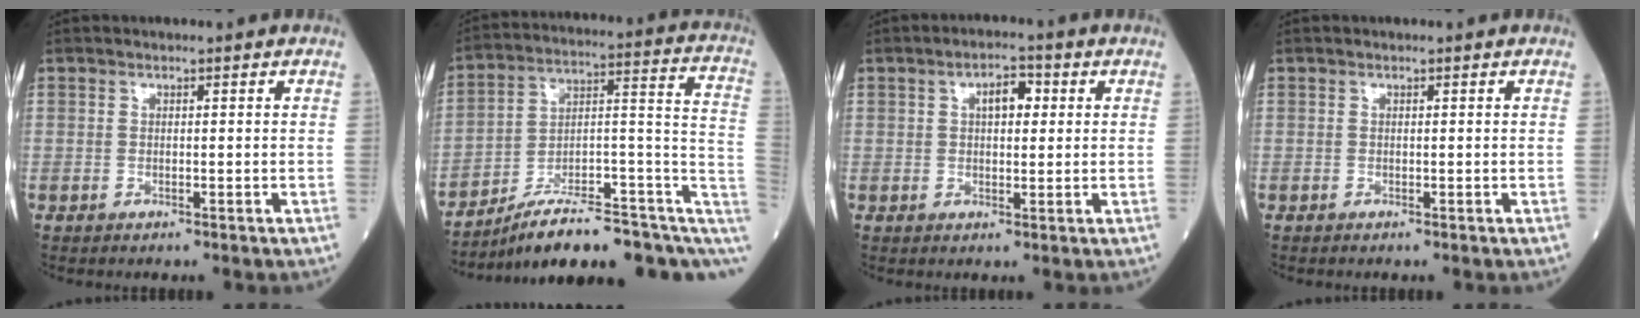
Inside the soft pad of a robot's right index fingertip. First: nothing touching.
{"total": 19.9, "force": [-13.0, 5.8, 14.0], "torque": [-0.134, 0.067, -0.187]}
{"total": 4.2, "force": [1.2, 1.9, 3.5], "torque": [-0.055, 0.011, 0.017]}
{"total": 0.0}